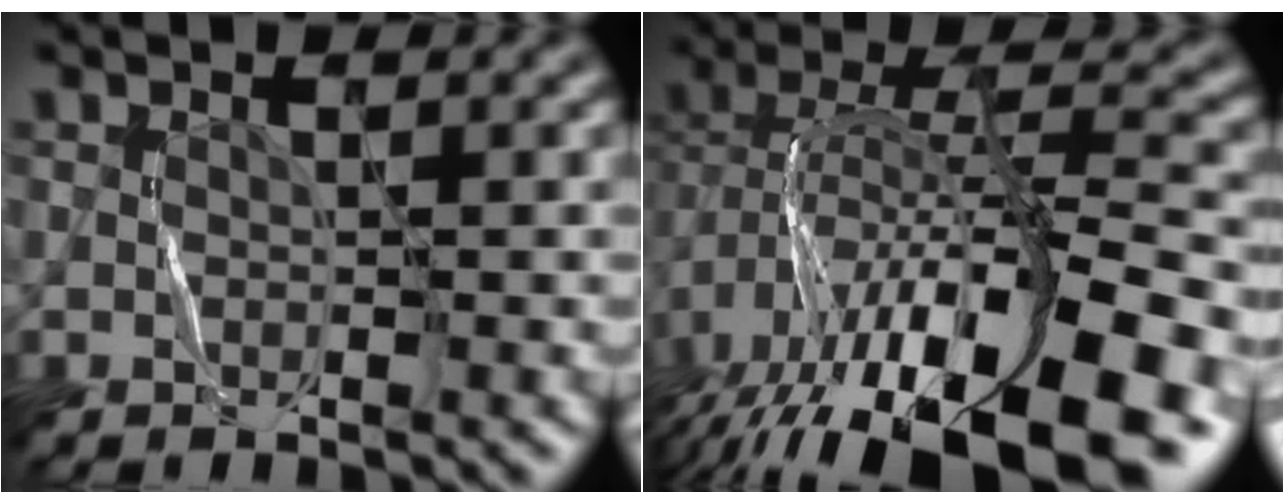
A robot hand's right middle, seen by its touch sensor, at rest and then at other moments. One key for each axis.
{"total": 17.1, "fx": -7.9, "fy": 6.8, "fz": 13.5, "tx": -0.229, "ty": 0.003, "tz": -0.130}